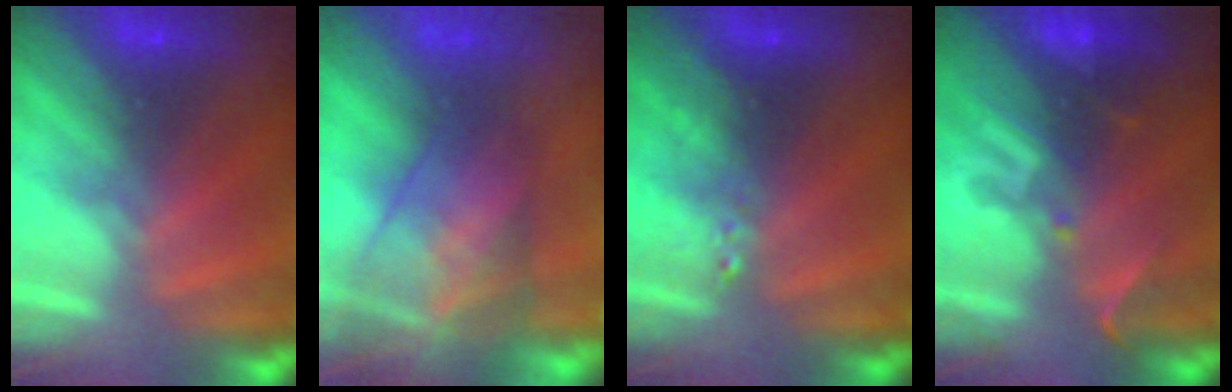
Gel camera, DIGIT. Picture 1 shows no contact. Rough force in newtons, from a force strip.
{"total": 7.7}
{"total": 2.5}
{"total": 2.9}